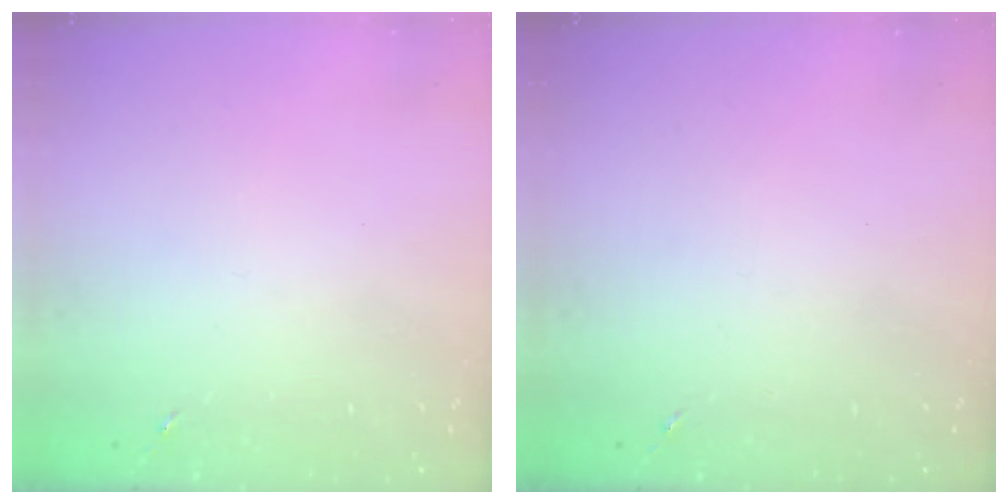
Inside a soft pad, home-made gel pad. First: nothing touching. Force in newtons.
{"total": 0.0}